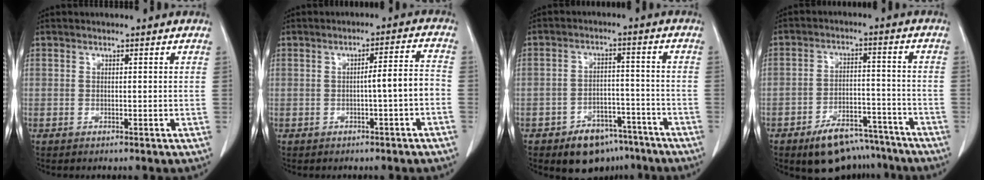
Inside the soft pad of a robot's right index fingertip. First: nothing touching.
{"total": 4.5, "force": [-1.4, -0.1, 4.3], "torque": [-0.058, 0.013, -0.020]}
{"total": 8.4, "force": [-5.9, 5.1, 3.3], "torque": [-0.040, 0.019, -0.083]}
{"total": 10.4, "force": [-8.2, 5.1, 4.0], "torque": [-0.049, 0.022, -0.124]}